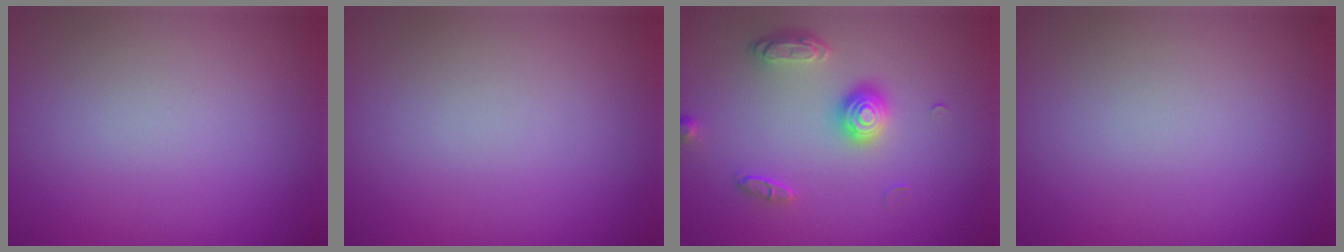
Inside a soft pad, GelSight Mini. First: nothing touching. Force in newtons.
{"total": 0.0}
{"total": 2.6, "press": 2.2, "slide": 1.5}
{"total": 0.0}